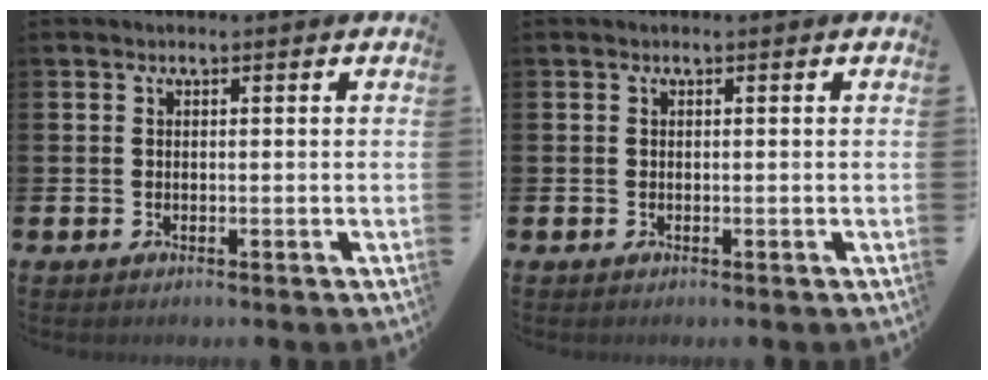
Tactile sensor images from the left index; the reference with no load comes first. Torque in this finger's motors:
{"motor_torque": [0.00, 0.00, 0.00, 0.00]}